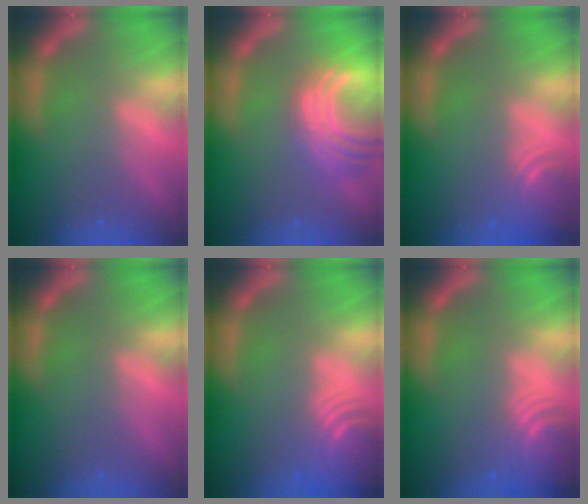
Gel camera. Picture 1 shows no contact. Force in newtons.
{"total": 9.0}
{"total": 4.0}
{"total": 0.0}
{"total": 7.5}
{"total": 6.5}